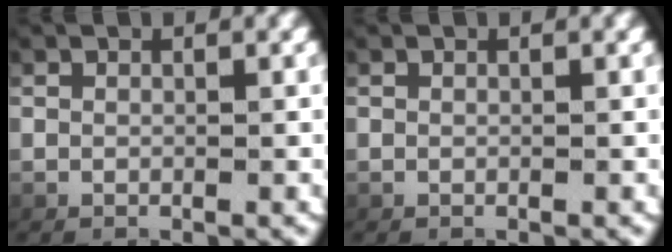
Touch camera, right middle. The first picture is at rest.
{"total": 0.0}